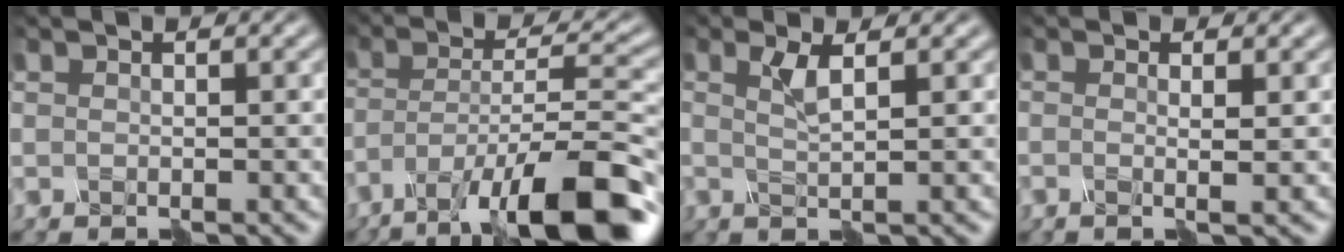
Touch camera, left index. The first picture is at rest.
{"total": 11.9, "force": [-8.6, 2.6, 7.8], "torque": [-0.138, 0.000, -0.150]}
{"total": 1.0, "force": [0.3, -0.9, 0.3], "torque": [-0.018, 0.004, 0.006]}
{"total": 1.0, "force": [-0.1, -0.8, 0.6], "torque": [-0.012, 0.000, -0.001]}